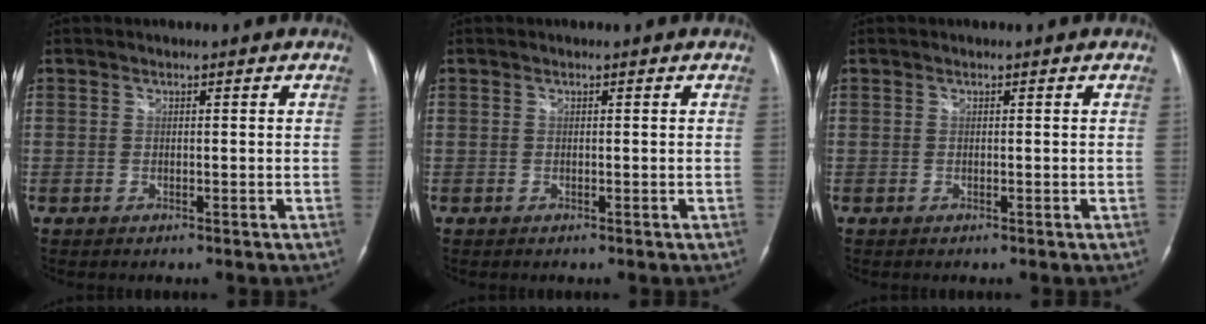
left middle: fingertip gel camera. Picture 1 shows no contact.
{"total": 0.0}
{"total": 0.0}